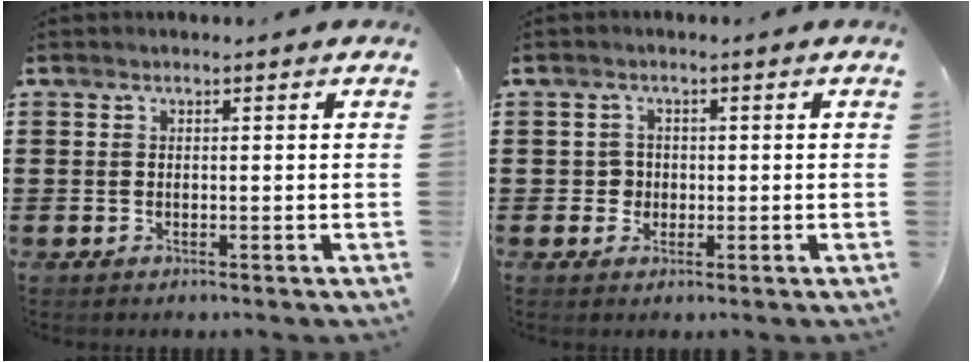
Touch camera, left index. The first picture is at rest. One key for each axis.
{"total": 2.2, "fx": -0.2, "fy": 2.1, "fz": 0.5, "tx": -0.019, "ty": 0.006, "tz": -0.007}